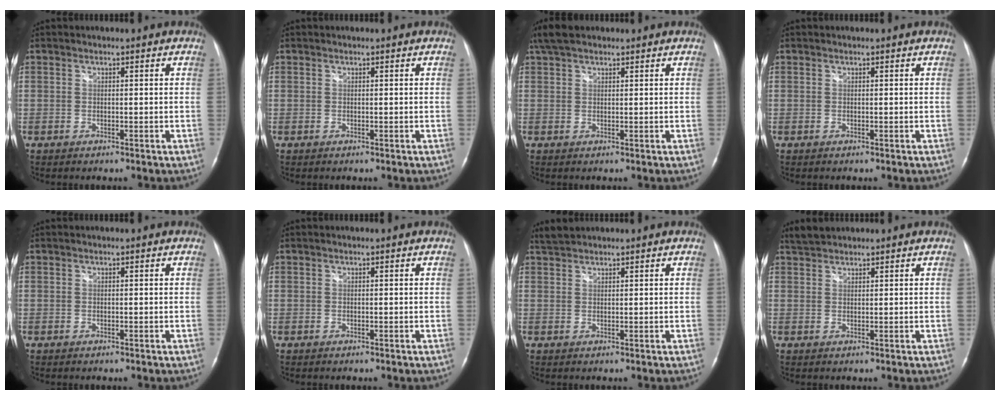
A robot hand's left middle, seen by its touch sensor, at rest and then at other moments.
{"total": 0.0}
{"total": 4.6, "force": [3.5, 1.9, 2.2], "torque": [-0.052, 0.027, 0.068]}
{"total": 0.0}
{"total": 0.0}
{"total": 0.0}
{"total": 2.3, "force": [2.2, 0.4, 0.4], "torque": [-0.013, 0.015, 0.045]}
{"total": 2.7, "force": [2.6, 0.7, 0.5], "torque": [-0.012, 0.016, 0.048]}